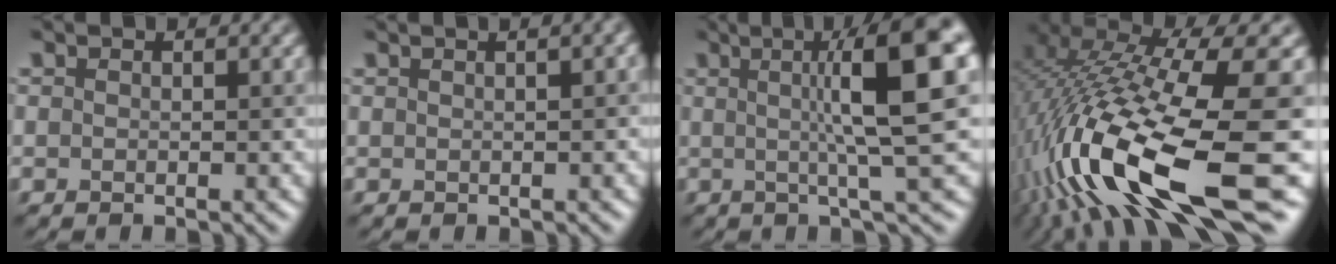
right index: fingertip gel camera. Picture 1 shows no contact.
{"total": 2.1, "force": [0.5, 0.5, 2.0], "torque": [-0.013, 0.008, 0.002]}
{"total": 10.3, "force": [1.8, 1.5, 10.0], "torque": [-0.115, 0.019, 0.022]}
{"total": 16.4, "force": [-3.7, 4.7, 15.3], "torque": [-0.308, -0.016, -0.049]}